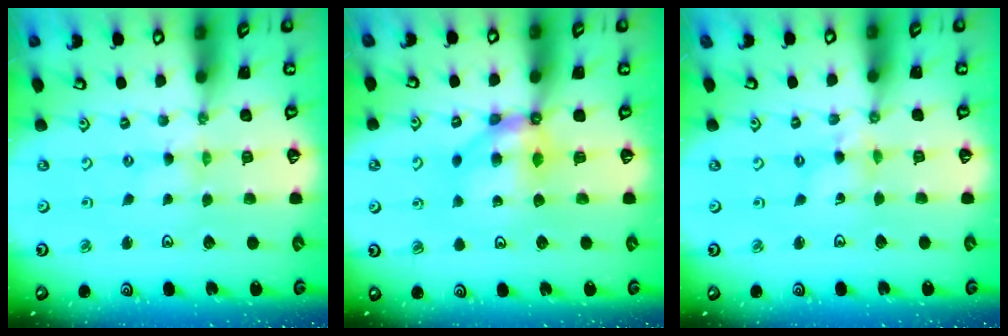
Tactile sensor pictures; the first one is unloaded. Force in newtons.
{"total": 7.1, "press": 7.1, "slide": 0.2}
{"total": 2.9, "press": 2.8, "slide": 0.2}